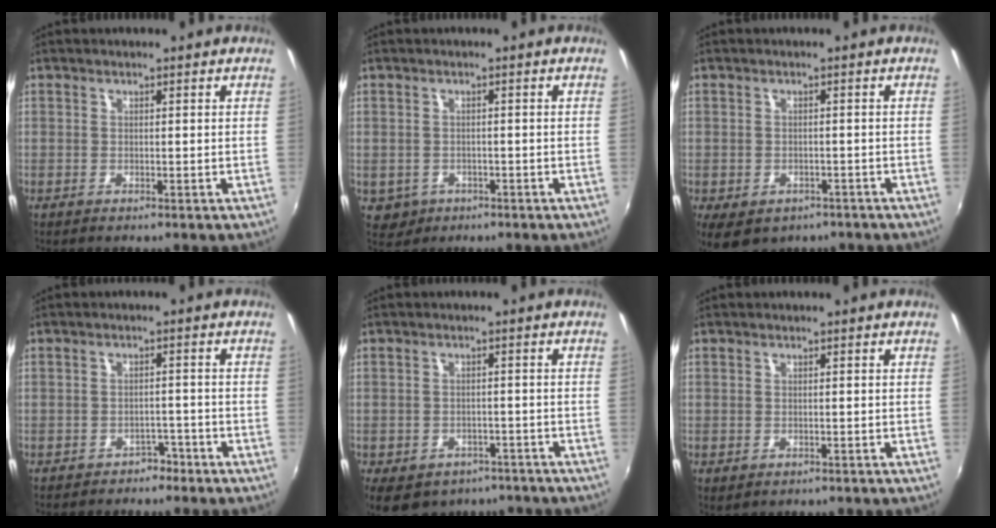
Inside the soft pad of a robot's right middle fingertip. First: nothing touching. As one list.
[{"total": 3.9, "force": [-1.2, 3.5, 1.2], "torque": [-0.032, -0.002, -0.010]}, {"total": 8.4, "force": [-4.8, 5.3, 4.3], "torque": [-0.090, -0.026, -0.058]}, {"total": 3.2, "force": [-2.6, 1.8, 0.5], "torque": [-0.012, 0.007, -0.034]}, {"total": 12.7, "force": [-8.5, 7.7, 5.6], "torque": [-0.124, -0.015, -0.107]}, {"total": 1.0, "force": [-0.4, 0.8, 0.6], "torque": [-0.012, -0.002, -0.004]}]